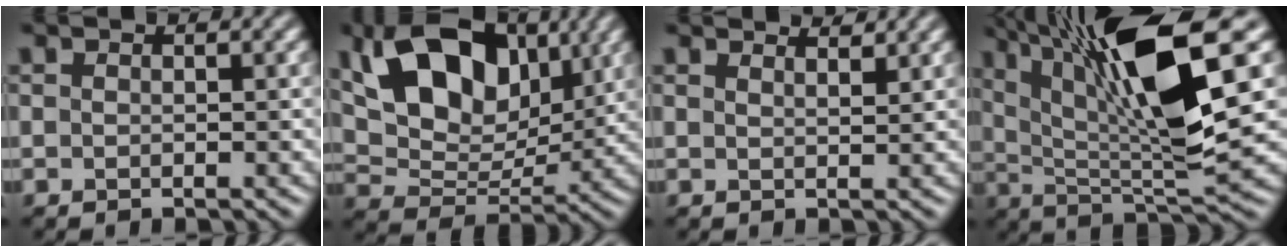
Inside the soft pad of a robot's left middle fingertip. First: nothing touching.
{"total": 11.0, "force": [4.9, 6.3, 7.5], "torque": [-0.131, 0.007, 0.073]}
{"total": 3.3, "force": [2.9, 1.1, 1.1], "torque": [0.011, 0.014, 0.009]}
{"total": 13.0, "force": [5.2, 3.0, 11.5], "torque": [-0.201, 0.002, 0.090]}